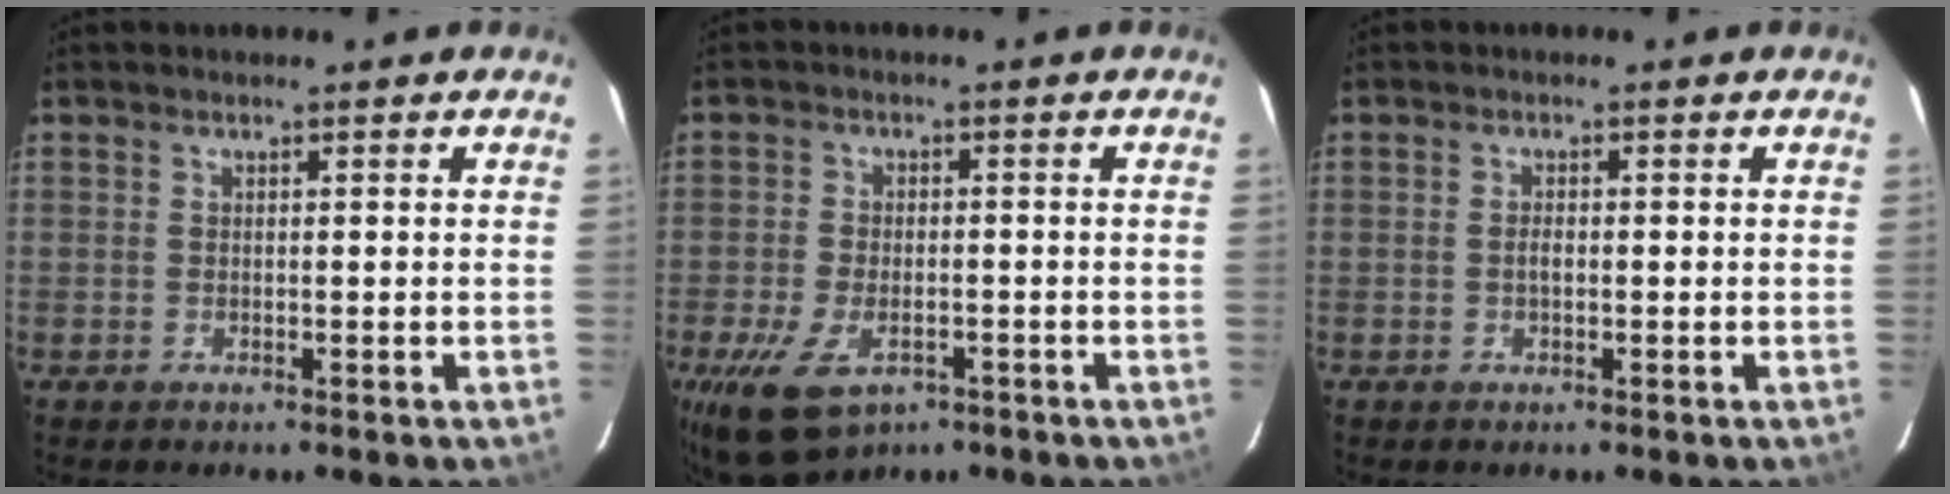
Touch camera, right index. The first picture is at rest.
{"total": 11.4, "force": [-6.2, 6.2, 7.3], "torque": [-0.169, -0.028, -0.103]}
{"total": 1.1, "force": [-0.2, 0.6, 1.0], "torque": [-0.017, 0.003, -0.004]}